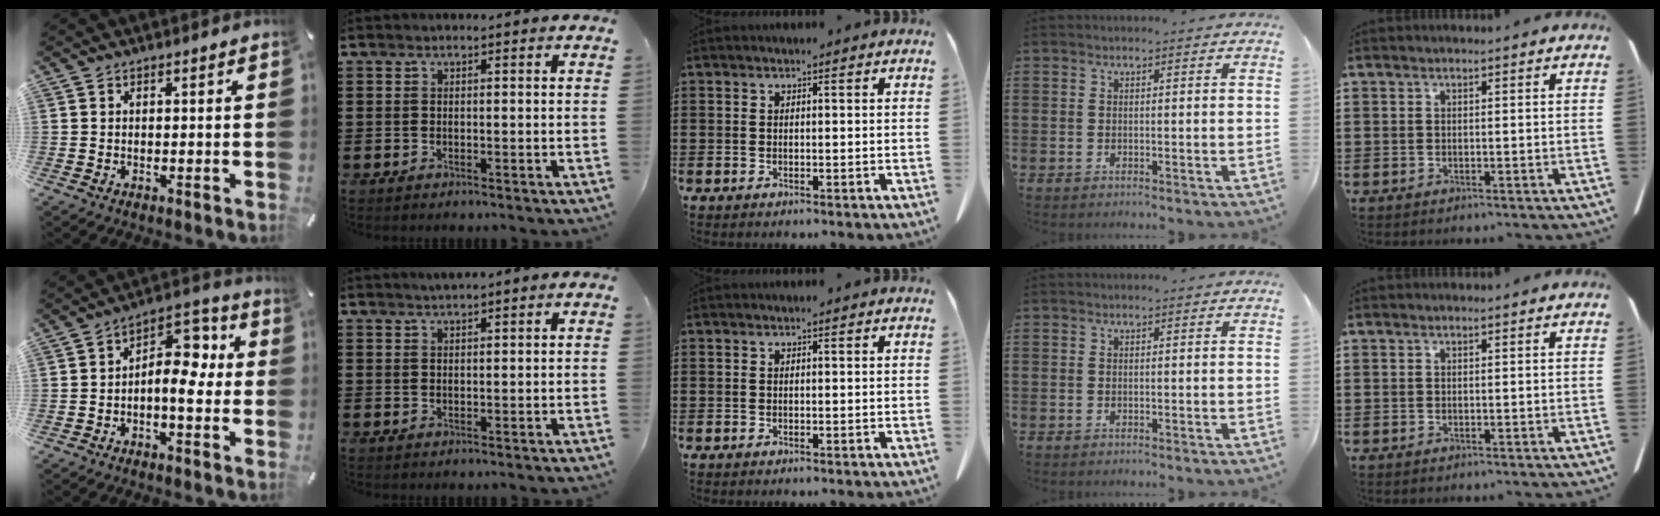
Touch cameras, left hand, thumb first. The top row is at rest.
{"thumb": {"total": 9.2, "force": [-0.6, 5.5, 7.4], "torque": [-0.101, -0.006, -0.013]}, "index": {"total": 0.8, "force": [0.6, 0.0, 0.5], "torque": [-0.009, 0.001, 0.011]}}